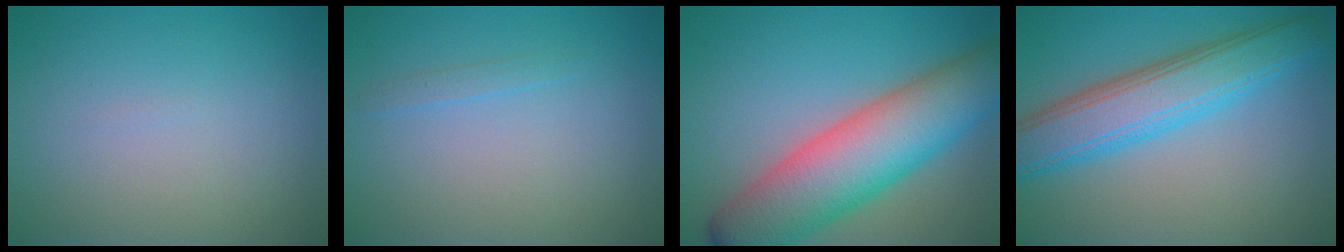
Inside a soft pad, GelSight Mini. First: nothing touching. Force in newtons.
{"total": 0.7, "press": 0.7, "slide": 0.1}
{"total": 11.2, "press": 11.2, "slide": 0.3}
{"total": 7.2, "press": 7.1, "slide": 0.3}